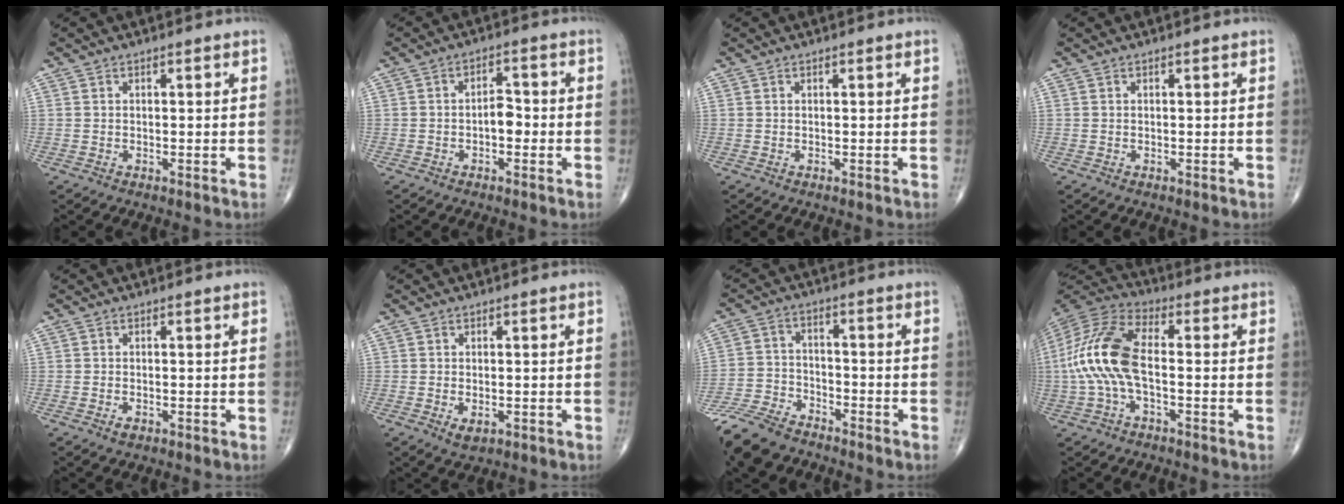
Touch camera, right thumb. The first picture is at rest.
{"total": 3.7, "force": [-0.9, 2.2, 2.9], "torque": [-0.030, 0.017, -0.020]}
{"total": 0.0}
{"total": 0.0}
{"total": 1.3, "force": [-0.7, 0.8, 0.9], "torque": [-0.014, 0.003, -0.010]}
{"total": 2.6, "force": [-0.8, 1.5, 1.9], "torque": [-0.030, 0.000, -0.008]}
{"total": 12.6, "force": [-10.1, 5.5, 5.1], "torque": [-0.099, 0.025, -0.189]}
{"total": 14.4, "force": [-1.4, 6.6, 12.8], "torque": [-0.287, 0.034, -0.033]}